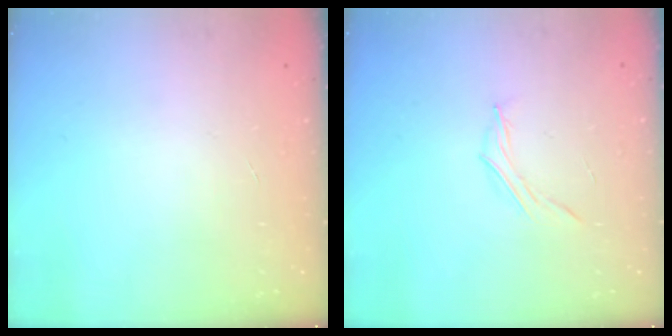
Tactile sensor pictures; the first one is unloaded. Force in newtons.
{"total": 3.5, "press": 3.3, "slide": 1.0}